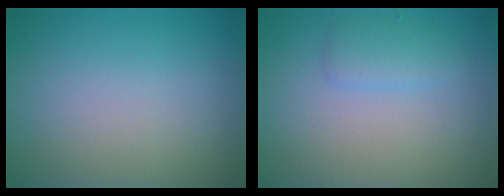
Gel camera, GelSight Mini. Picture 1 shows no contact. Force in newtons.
{"total": 1.6, "press": 1.6, "slide": 0.0}